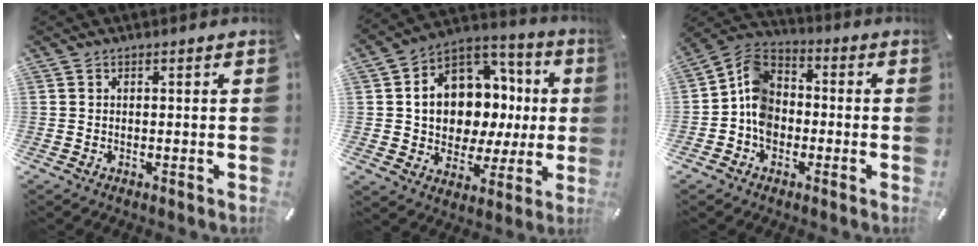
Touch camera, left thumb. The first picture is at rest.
{"total": 13.7, "force": [1.7, 11.4, 7.4], "torque": [-0.123, -0.026, 0.039]}
{"total": 9.4, "force": [-2.1, 7.6, 5.1], "torque": [-0.122, 0.021, -0.043]}